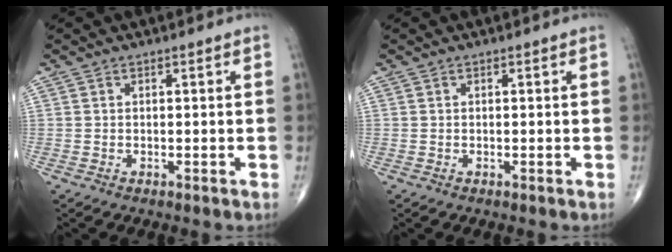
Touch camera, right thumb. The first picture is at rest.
{"total": 0.0}